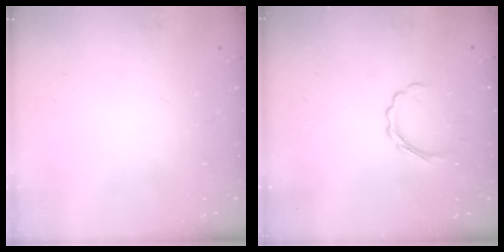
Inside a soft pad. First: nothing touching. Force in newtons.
{"total": 3.8, "press": 3.6, "slide": 0.9}